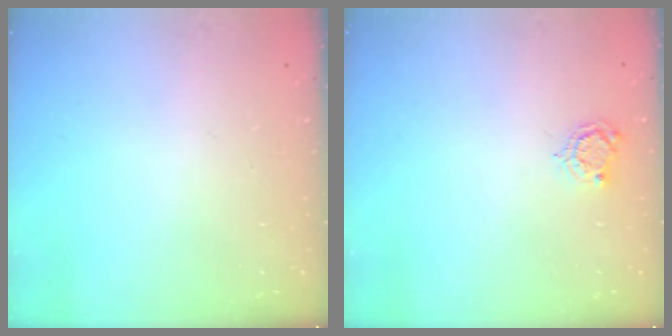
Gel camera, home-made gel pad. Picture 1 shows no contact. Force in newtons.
{"total": 4.7, "press": 4.7, "slide": 0.3}